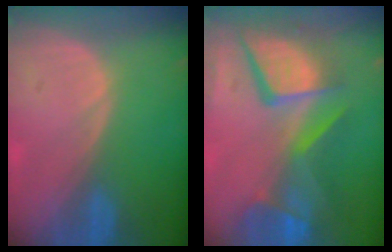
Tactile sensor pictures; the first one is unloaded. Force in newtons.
{"total": 12.9, "press": 10.6, "slide": 7.3}